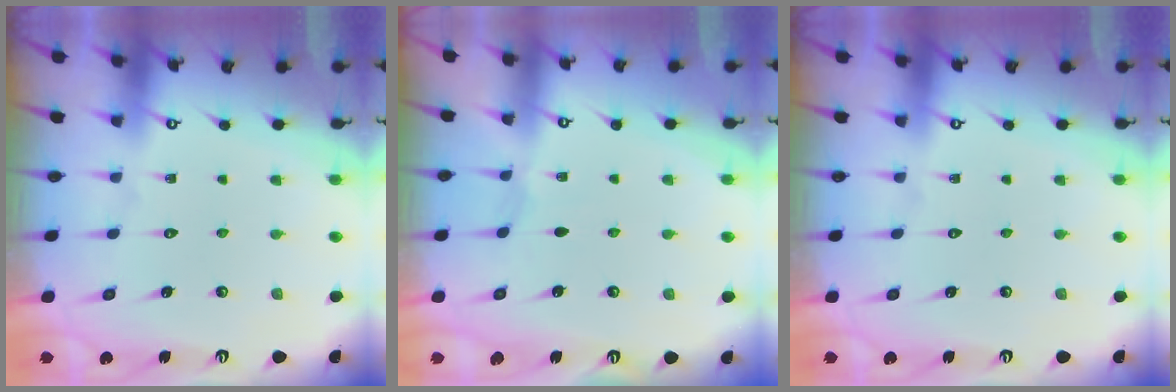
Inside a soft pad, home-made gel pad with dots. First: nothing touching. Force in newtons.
{"total": 1.7, "press": 1.7, "slide": 0.4}
{"total": 0.0}